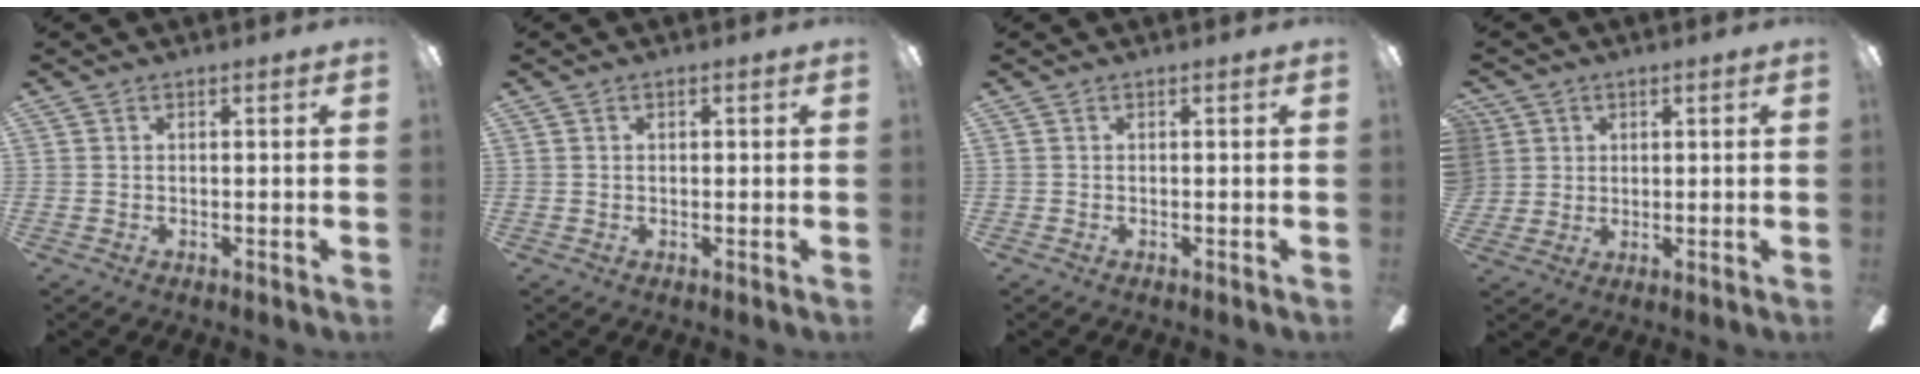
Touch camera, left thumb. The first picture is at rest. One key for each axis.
{"total": 0.8, "fx": 0.1, "fy": 0.6, "fz": 0.6, "tx": -0.011, "ty": 0.004, "tz": 0.002}
{"total": 0.0}
{"total": 4.6, "fx": 1.9, "fy": 4.2, "fz": 0.1, "tx": -0.012, "ty": 0.004, "tz": 0.035}